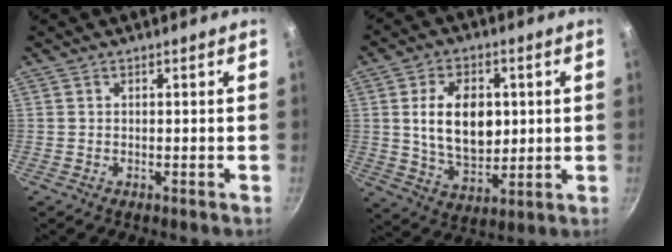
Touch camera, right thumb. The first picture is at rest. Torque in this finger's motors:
{"motor_torque": [-0.22, 0.54, 0.54, 0.20, 0.26]}